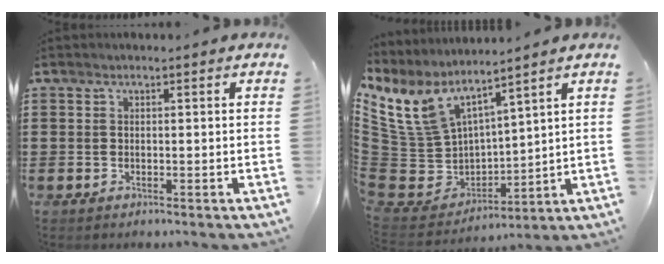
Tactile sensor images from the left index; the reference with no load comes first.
{"total": 9.6, "force": [6.0, 5.5, 5.1], "torque": [-0.158, -0.045, 0.113]}